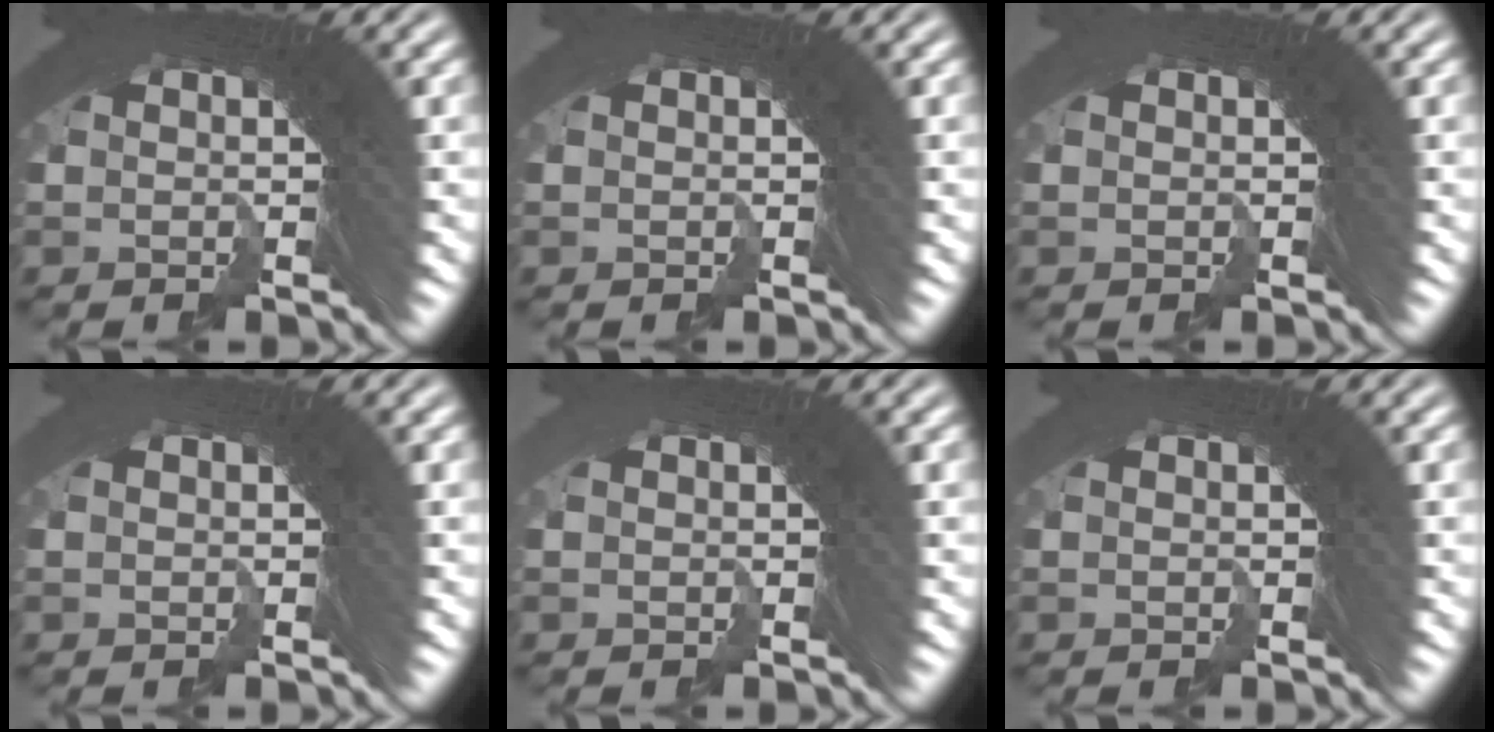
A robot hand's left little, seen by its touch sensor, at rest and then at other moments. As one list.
[{"total": 0.0}, {"total": 0.6, "force": [-0.1, -0.4, -0.5], "torque": [0.009, 0.000, -0.002]}, {"total": 1.2, "force": [-0.2, -0.6, -1.0], "torque": [0.015, -0.001, -0.003]}, {"total": 1.4, "force": [-0.2, -0.7, -1.1], "torque": [0.021, -0.001, -0.003]}, {"total": 0.6, "force": [-0.1, -0.2, -0.5], "torque": [0.009, -0.001, -0.003]}]